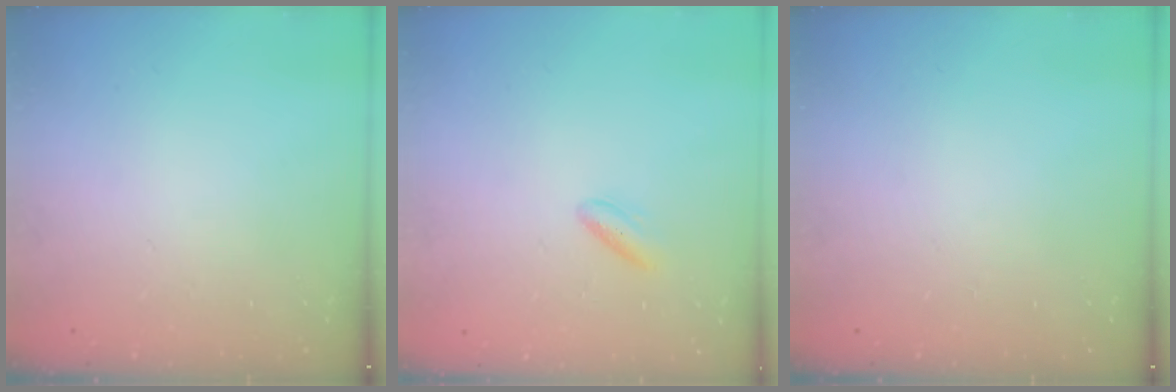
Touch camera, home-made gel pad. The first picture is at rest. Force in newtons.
{"total": 2.9, "press": 2.8, "slide": 0.9}
{"total": 0.0}